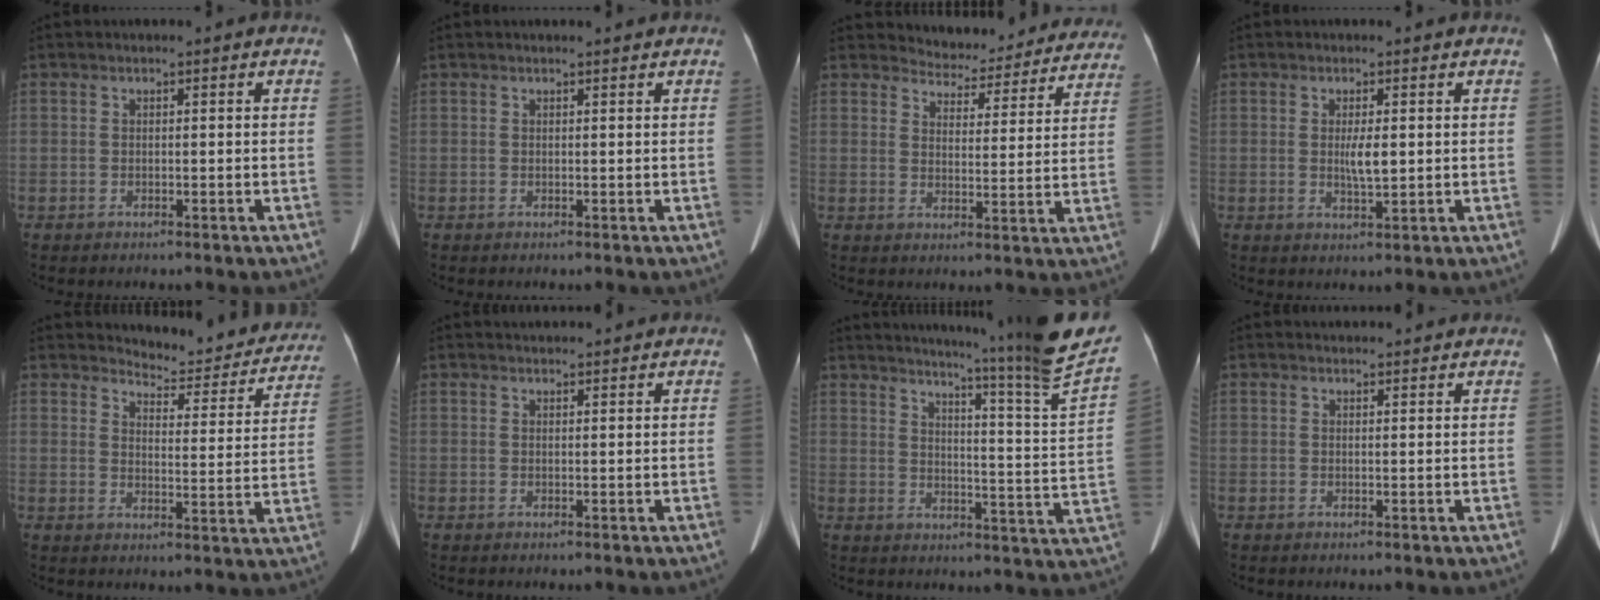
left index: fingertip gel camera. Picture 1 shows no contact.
{"total": 0.9, "force": [0.9, -0.1, 0.2], "torque": [-0.009, -0.003, 0.011]}
{"total": 15.0, "force": [14.4, 3.8, 1.5], "torque": [0.009, -0.029, 0.155]}
{"total": 2.8, "force": [0.3, 0.4, 2.7], "torque": [-0.052, -0.008, 0.006]}
{"total": 13.8, "force": [13.3, 3.0, 2.3], "torque": [-0.007, -0.045, 0.143]}
{"total": 3.8, "force": [3.7, 0.3, 0.7], "torque": [-0.013, 0.027, 0.049]}
{"total": 20.7, "force": [17.6, -3.2, 10.3], "torque": [-0.159, -0.086, 0.222]}
{"total": 4.6, "force": [4.5, 0.7, 0.7], "torque": [-0.011, 0.022, 0.050]}